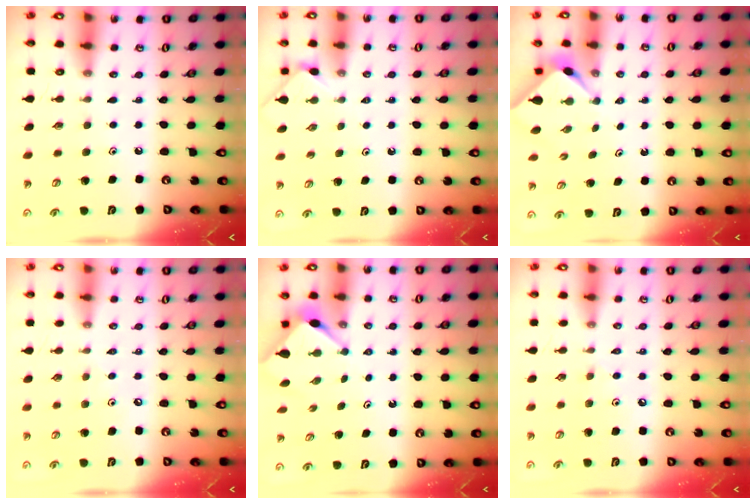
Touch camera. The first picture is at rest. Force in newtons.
{"total": 1.8, "press": 1.7, "slide": 0.4}
{"total": 2.4, "press": 2.3, "slide": 0.3}
{"total": 1.7, "press": 1.7, "slide": 0.4}
{"total": 3.0, "press": 2.9, "slide": 0.3}
{"total": 1.9, "press": 1.8, "slide": 0.5}